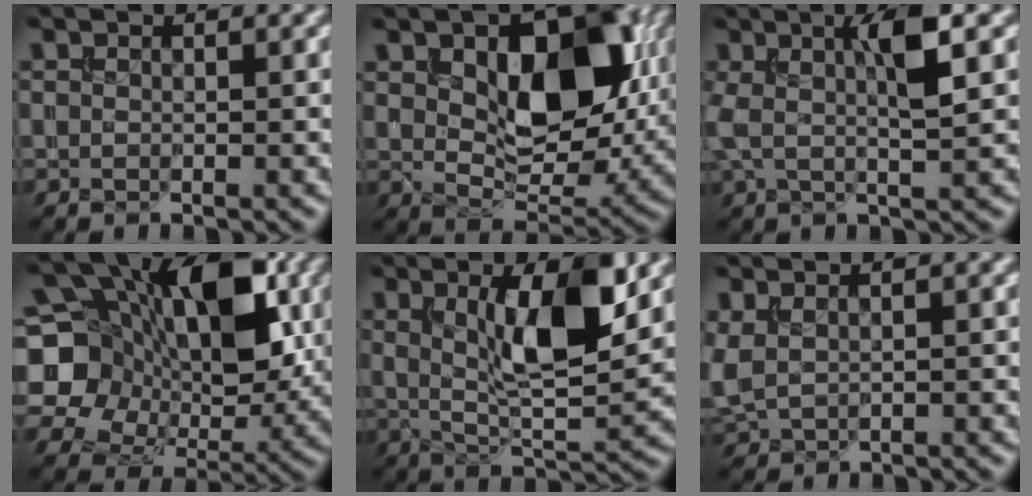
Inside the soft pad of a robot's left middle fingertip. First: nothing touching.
{"total": 10.8, "force": [2.4, 6.0, 8.7], "torque": [-0.134, -0.004, 0.044]}
{"total": 5.2, "force": [1.3, 1.1, 4.9], "torque": [-0.090, 0.009, 0.020]}
{"total": 14.1, "force": [2.4, 9.9, 9.8], "torque": [-0.169, 0.009, 0.043]}
{"total": 8.0, "force": [2.3, 2.2, 7.4], "torque": [-0.126, -0.013, 0.042]}
{"total": 2.2, "force": [0.8, 1.2, 1.7], "torque": [-0.051, 0.005, 0.023]}